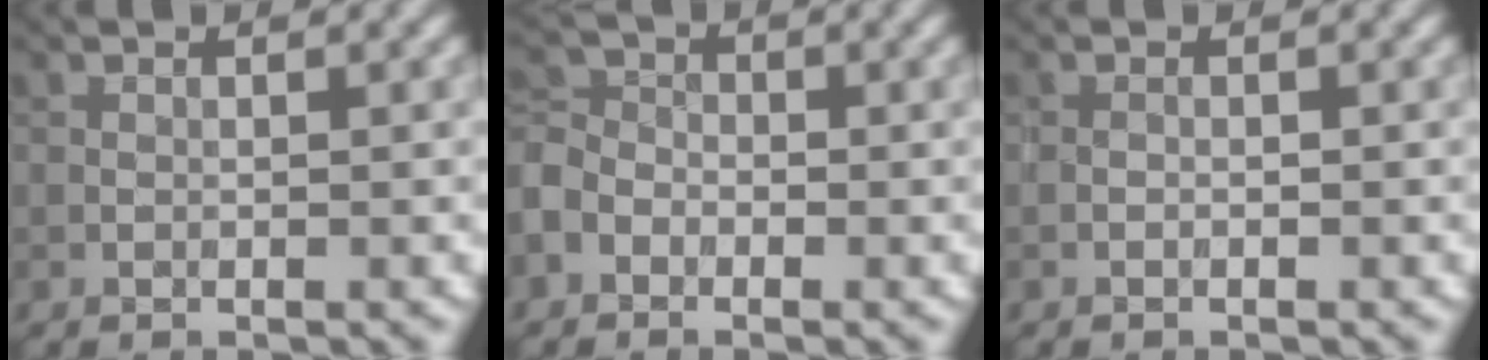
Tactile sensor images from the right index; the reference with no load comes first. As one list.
[{"total": 3.5, "force": [-1.8, 2.6, 1.4], "torque": [-0.029, 0.002, -0.047]}, {"total": 0.0}]